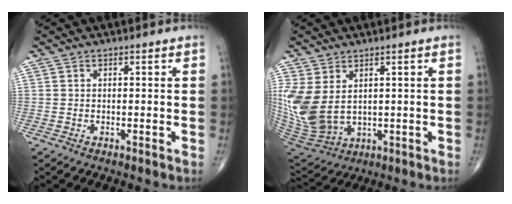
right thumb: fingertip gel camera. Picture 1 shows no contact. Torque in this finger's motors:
{"motor_torque": [-0.04, 0.36, 0.90, 0.00, 0.16]}